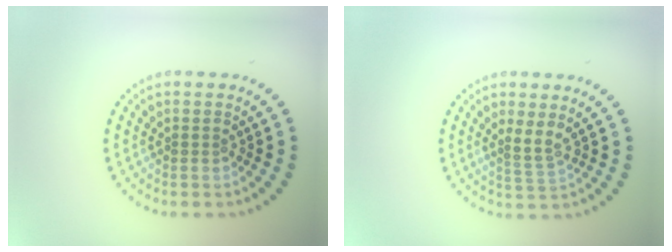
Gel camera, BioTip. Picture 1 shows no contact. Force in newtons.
{"total": 1.8, "press": 1.2, "slide": 1.4}